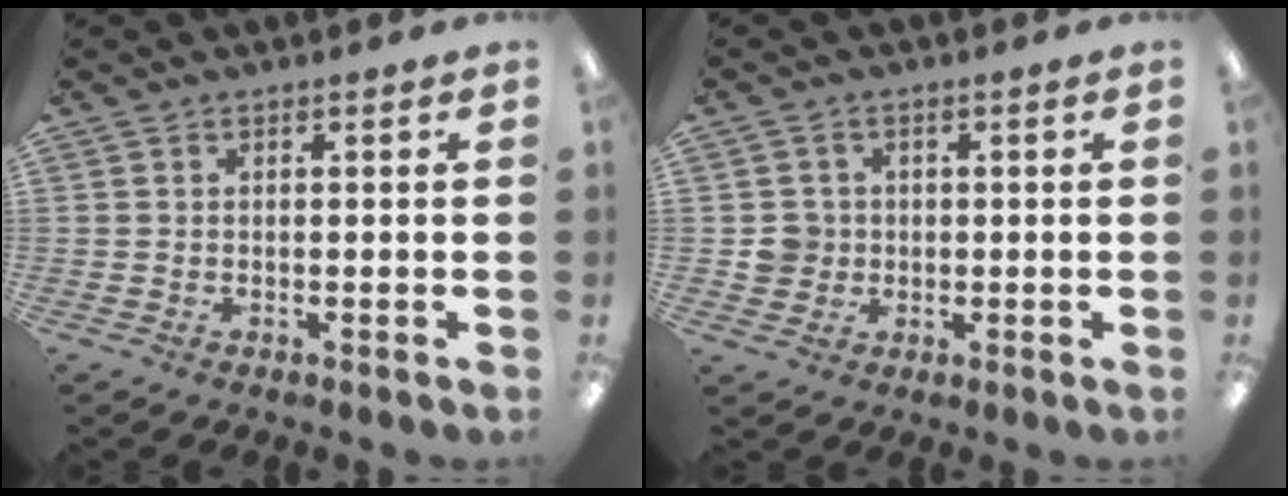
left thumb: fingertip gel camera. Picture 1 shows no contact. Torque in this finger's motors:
{"motor_torque": [-0.03, 0.04, 0.10, -0.12, 0.00]}